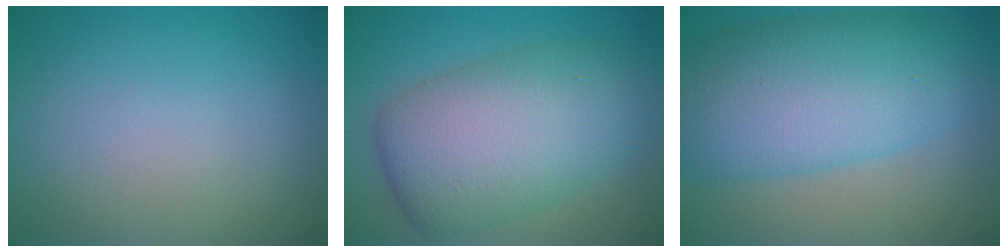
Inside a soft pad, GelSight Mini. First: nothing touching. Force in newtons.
{"total": 10.3, "press": 10.3, "slide": 0.2}
{"total": 10.4, "press": 10.4, "slide": 0.2}